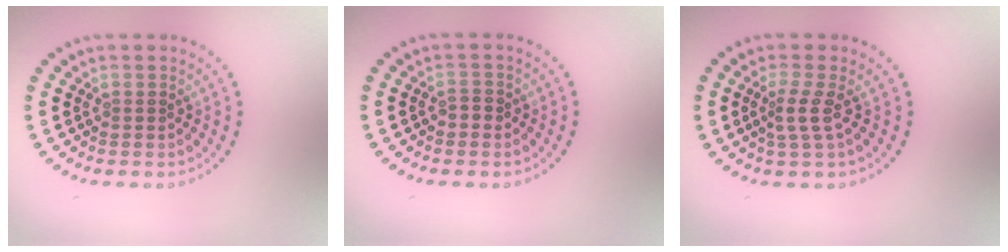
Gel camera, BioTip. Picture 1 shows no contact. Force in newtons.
{"total": 0.9, "press": 0.8, "slide": 0.4}
{"total": 2.1, "press": 1.5, "slide": 1.5}